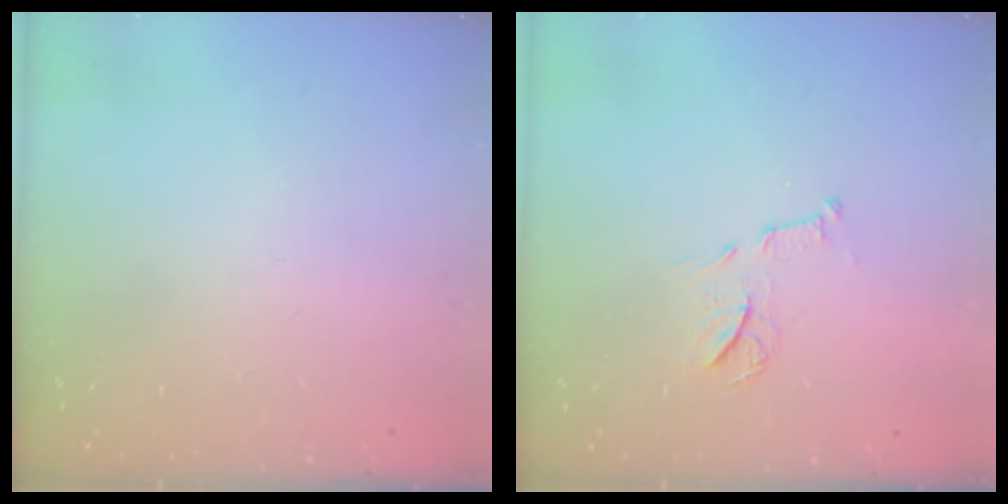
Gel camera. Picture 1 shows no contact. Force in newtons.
{"total": 9.0, "press": 9.0, "slide": 0.2}